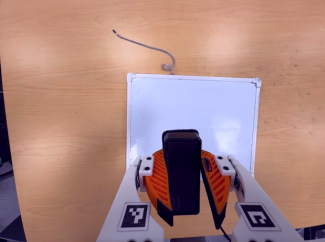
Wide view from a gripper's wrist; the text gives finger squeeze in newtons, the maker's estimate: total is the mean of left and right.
{"total": 11.1, "left": 10.2, "right": 12.0}